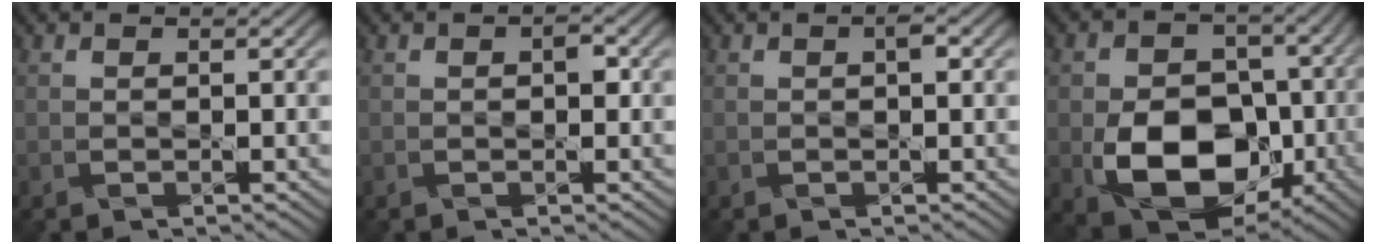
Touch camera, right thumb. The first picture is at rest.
{"total": 1.0, "force": [0.0, 0.6, 0.8], "torque": [-0.007, 0.000, -0.004]}
{"total": 0.6, "force": [0.1, 0.2, 0.6], "torque": [-0.007, 0.002, -0.001]}
{"total": 13.0, "force": [-3.7, 9.3, 8.3], "torque": [-0.145, -0.029, -0.069]}